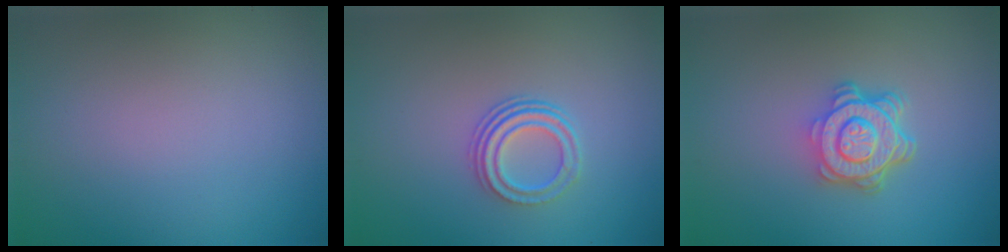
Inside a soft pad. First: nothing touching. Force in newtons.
{"total": 2.9, "press": 2.2, "slide": 1.9}
{"total": 4.9, "press": 3.7, "slide": 3.2}